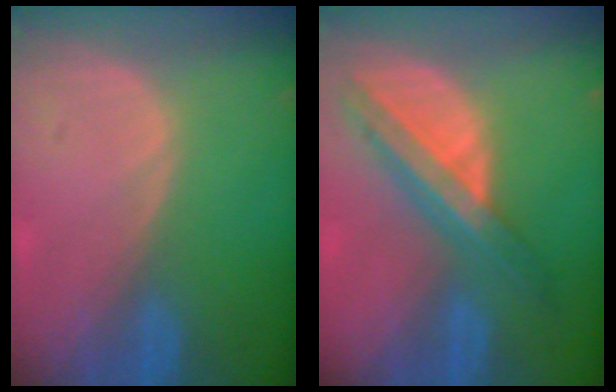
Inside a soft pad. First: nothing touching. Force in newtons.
{"total": 8.3, "press": 7.1, "slide": 4.4}